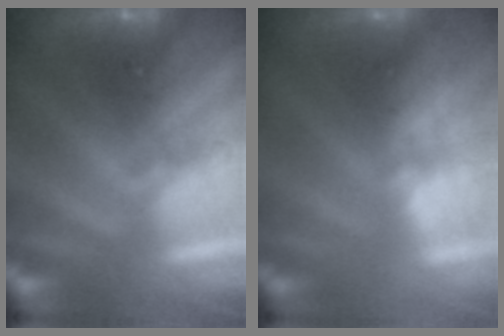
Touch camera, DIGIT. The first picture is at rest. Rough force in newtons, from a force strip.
{"total": 11.8}